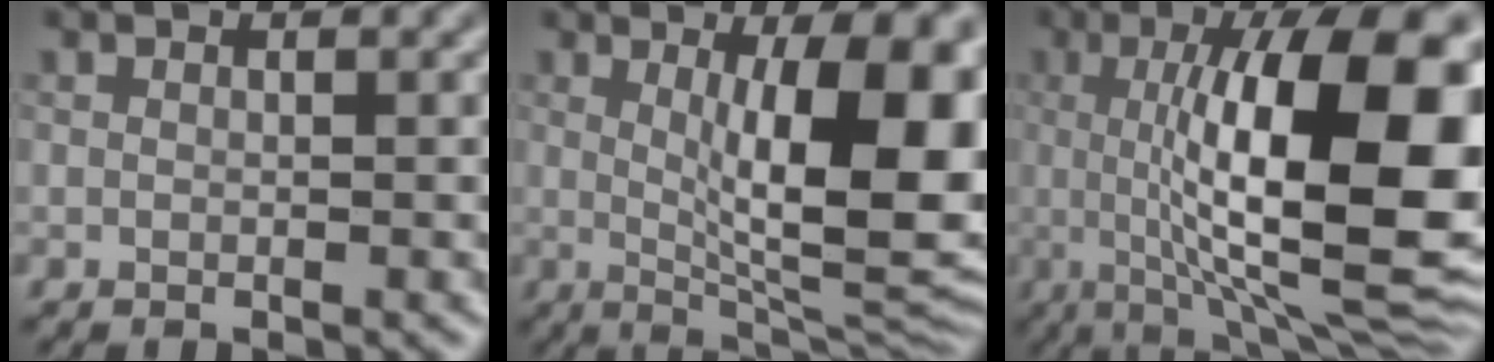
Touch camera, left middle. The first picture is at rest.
{"total": 13.1, "force": [1.6, 3.9, 12.4], "torque": [-0.151, -0.008, 0.028]}
{"total": 15.8, "force": [1.0, 4.4, 15.1], "torque": [-0.198, 0.007, 0.009]}